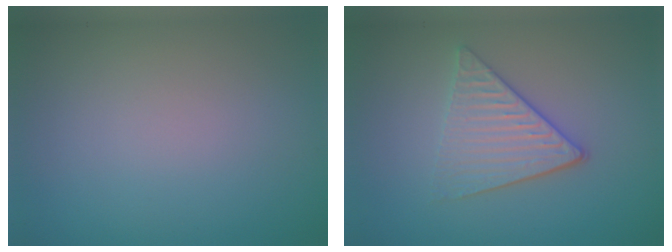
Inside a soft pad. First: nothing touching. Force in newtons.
{"total": 3.9, "press": 3.4, "slide": 2.0}